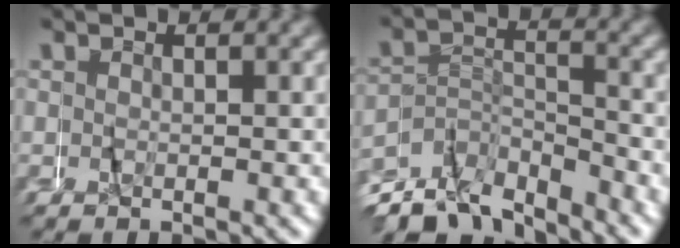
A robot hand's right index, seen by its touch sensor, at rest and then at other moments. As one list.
[{"total": 7.4, "force": [-6.7, 2.6, 1.9], "torque": [-0.030, -0.007, -0.121]}]